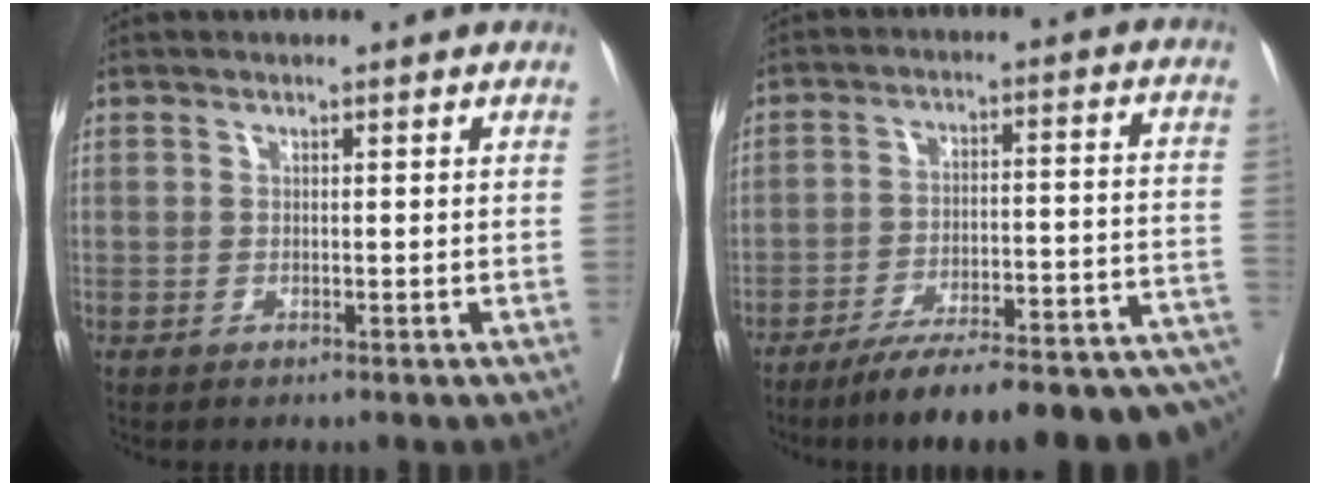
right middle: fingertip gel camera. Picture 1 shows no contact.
{"total": 22.1, "force": [-18.2, 2.5, 12.3], "torque": [-0.112, 0.013, -0.254]}